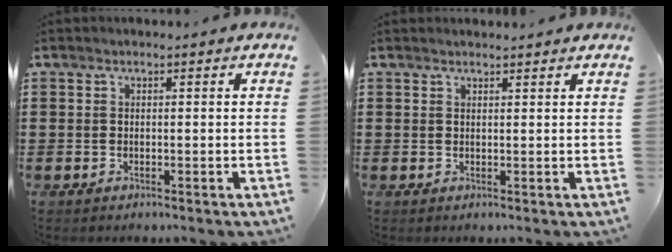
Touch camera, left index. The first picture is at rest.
{"total": 0.9, "force": [0.9, 0.1, 0.1], "torque": [-0.004, 0.000, 0.018]}